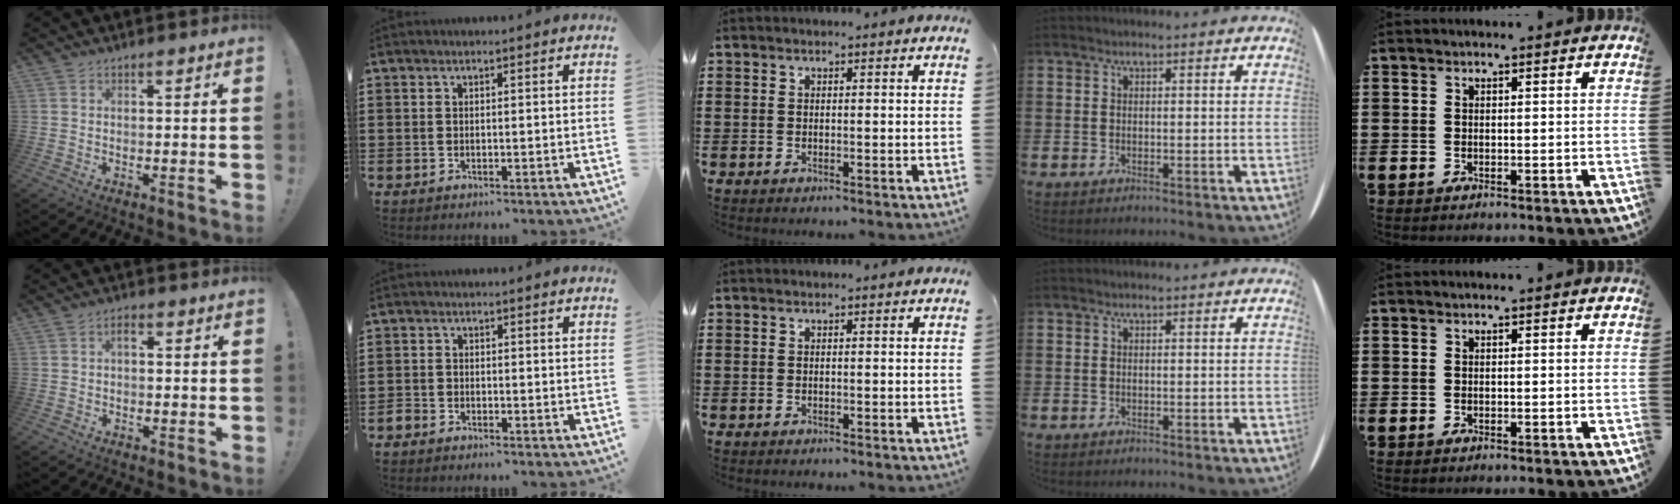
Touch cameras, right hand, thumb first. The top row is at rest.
{"thumb": {"total": 2.3, "force": [0.4, 1.9, 1.2], "torque": [-0.012, -0.001, 0.003]}, "index": {"total": 1.2, "force": [-1.1, 0.4, 0.0], "torque": [-0.004, 0.003, -0.024]}}